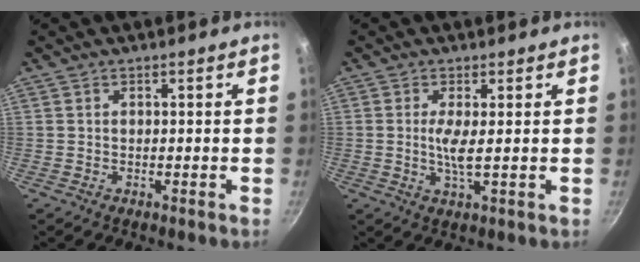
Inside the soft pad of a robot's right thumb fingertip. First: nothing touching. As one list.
[{"total": 3.7, "force": [0.4, 0.4, 3.6], "torque": [-0.081, -0.008, 0.006]}]